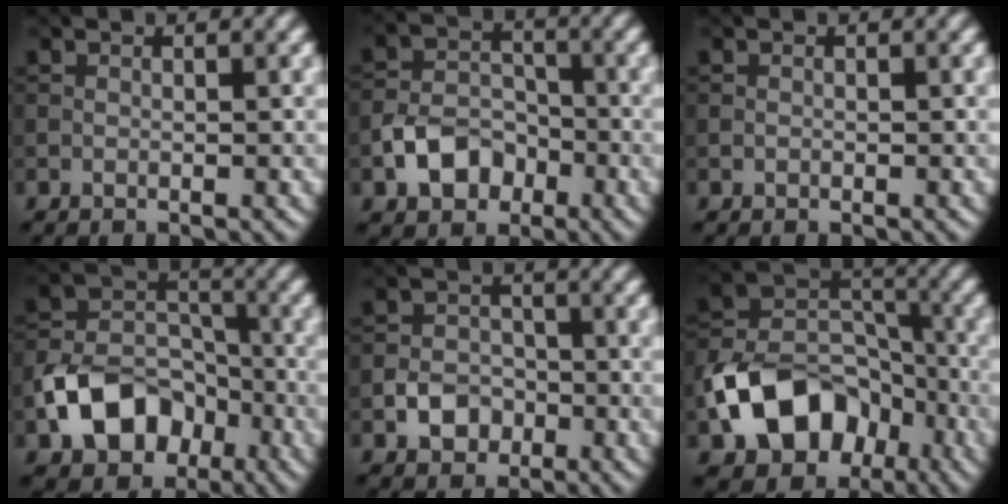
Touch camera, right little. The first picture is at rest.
{"total": 4.7, "force": [-2.2, 3.4, 2.3], "torque": [-0.042, 0.000, -0.044]}
{"total": 0.0}
{"total": 7.9, "force": [-3.6, 5.6, 4.3], "torque": [-0.077, -0.003, -0.070]}
{"total": 3.1, "force": [-1.4, 2.4, 1.4], "torque": [-0.018, 0.003, -0.028]}
{"total": 10.2, "force": [-4.6, 7.2, 5.5], "torque": [-0.097, 0.000, -0.089]}